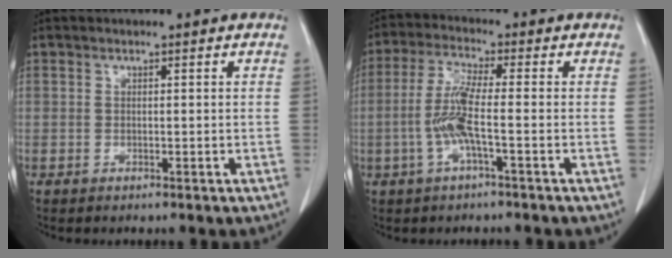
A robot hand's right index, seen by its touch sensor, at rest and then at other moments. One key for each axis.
{"total": 6.6, "fx": -1.5, "fy": 0.3, "fz": 6.5, "tx": -0.141, "ty": 0.003, "tz": -0.035}